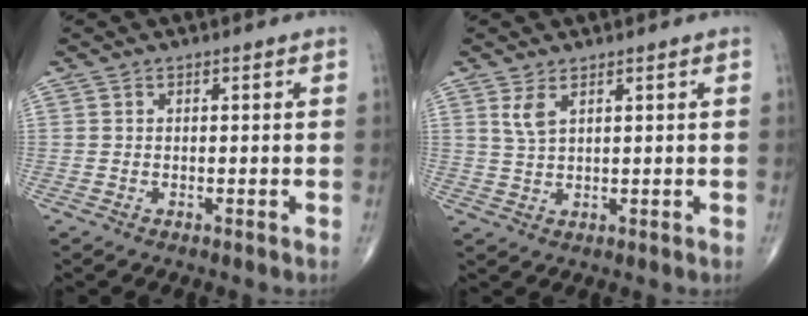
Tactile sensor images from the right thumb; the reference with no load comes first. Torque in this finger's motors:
{"motor_torque": [-0.37, 0.32, 0.42, 0.22, 0.00]}